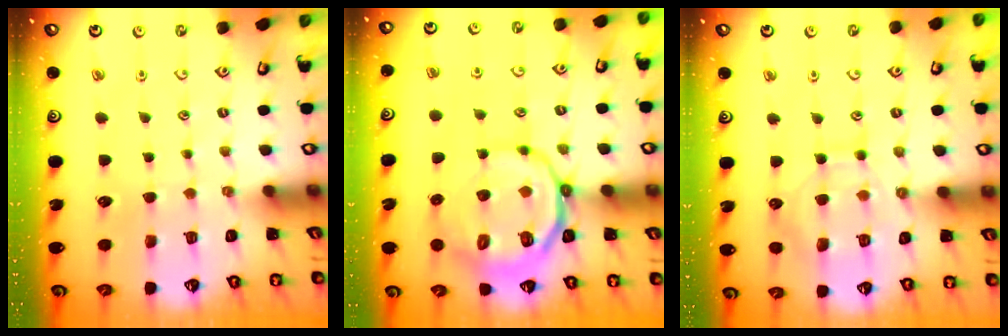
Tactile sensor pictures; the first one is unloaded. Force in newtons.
{"total": 11.9, "press": 11.6, "slide": 2.6}
{"total": 10.4, "press": 10.4, "slide": 1.1}